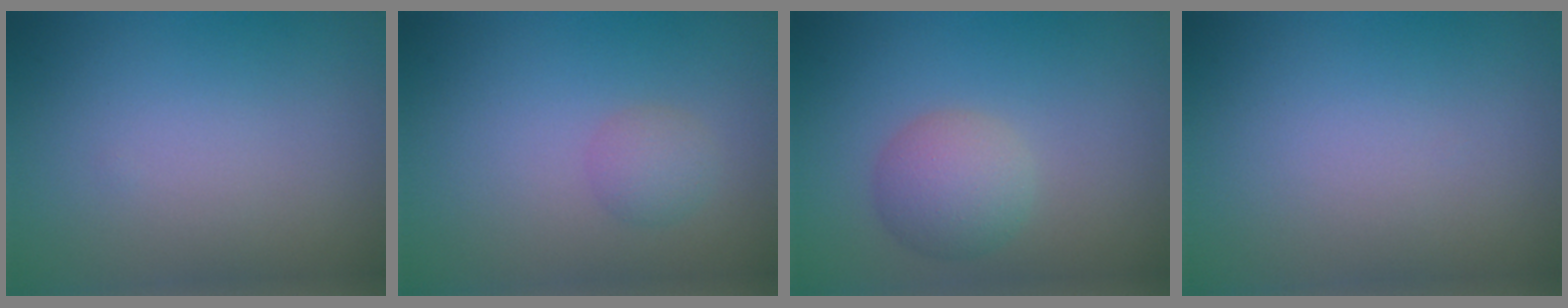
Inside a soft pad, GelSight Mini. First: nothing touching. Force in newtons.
{"total": 1.6, "press": 1.6, "slide": 0.0}
{"total": 3.5, "press": 3.5, "slide": 0.1}
{"total": 0.0}